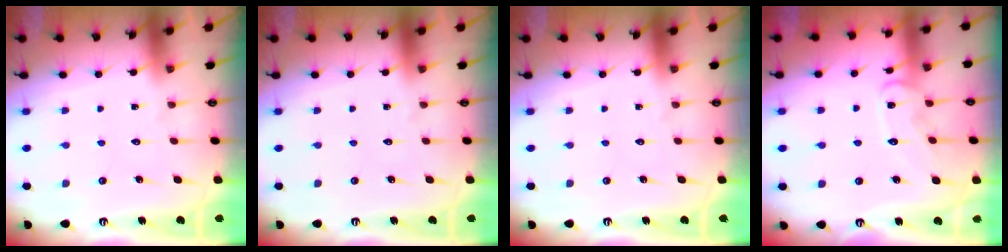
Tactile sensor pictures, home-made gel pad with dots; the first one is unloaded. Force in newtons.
{"total": 0.0}
{"total": 0.0}
{"total": 10.3, "press": 10.3, "slide": 0.8}